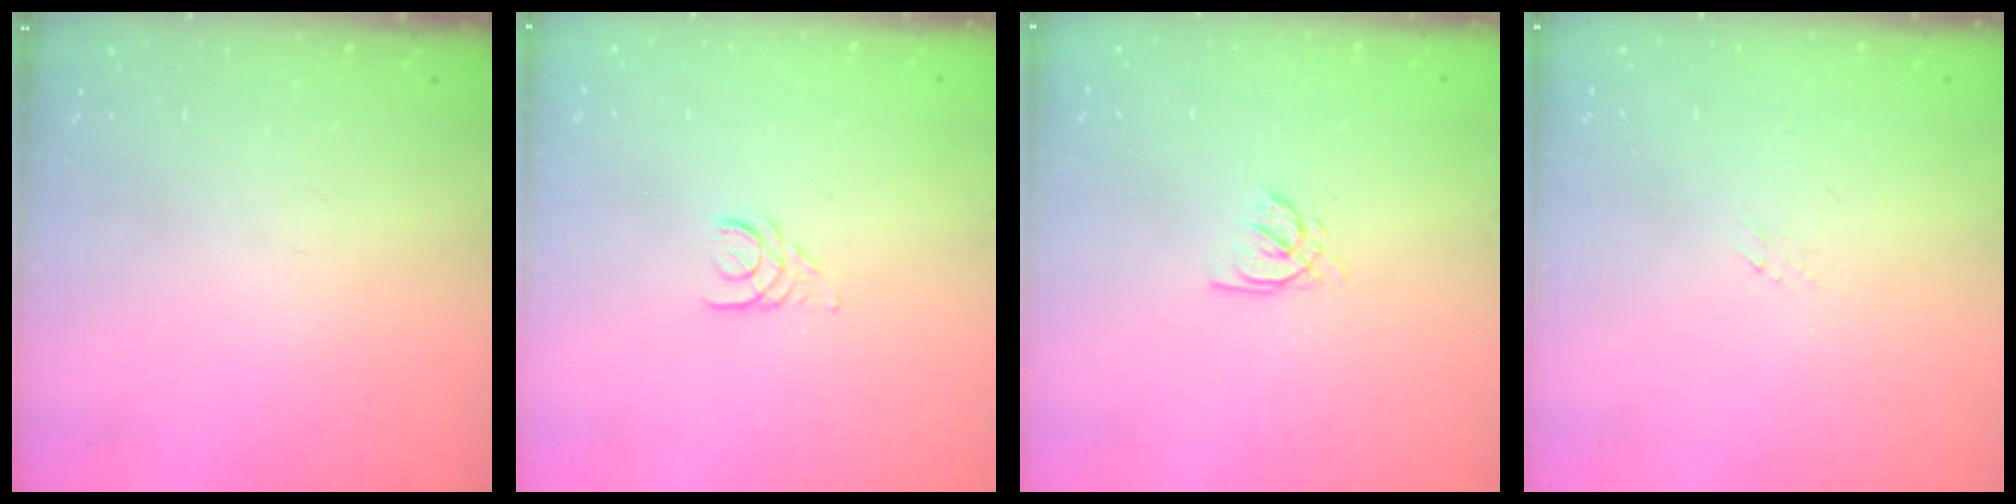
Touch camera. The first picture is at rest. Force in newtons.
{"total": 2.5, "press": 2.5, "slide": 0.3}
{"total": 1.5, "press": 1.5, "slide": 0.2}
{"total": 3.0, "press": 3.0, "slide": 0.1}